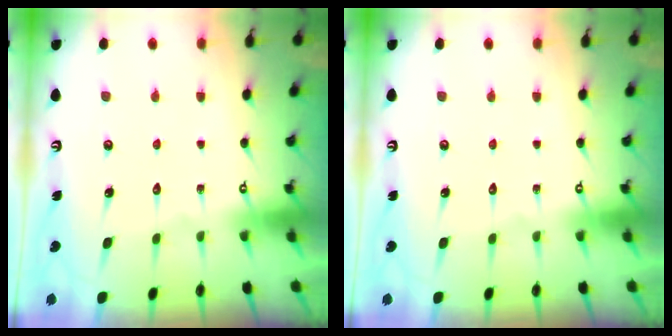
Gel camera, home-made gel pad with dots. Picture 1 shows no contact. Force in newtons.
{"total": 0.0}